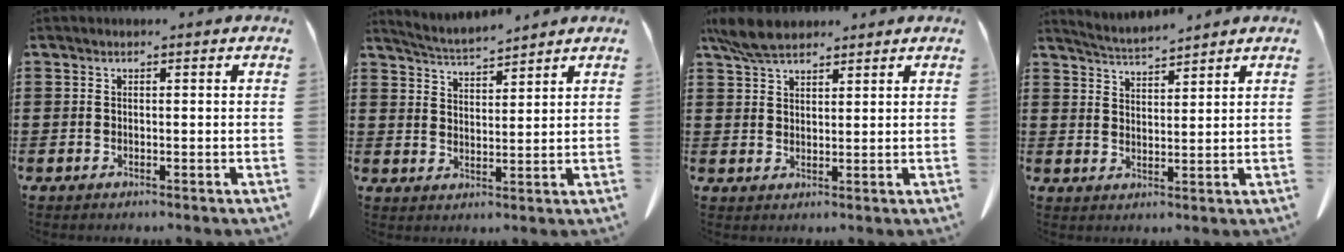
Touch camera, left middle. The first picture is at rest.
{"total": 4.2, "force": [4.2, -0.2, 0.8], "torque": [-0.028, -0.024, 0.073]}
{"total": 5.3, "force": [4.3, 1.8, 2.4], "torque": [-0.058, -0.001, 0.082]}
{"total": 3.8, "force": [3.7, -0.4, 0.6], "torque": [-0.023, -0.018, 0.067]}